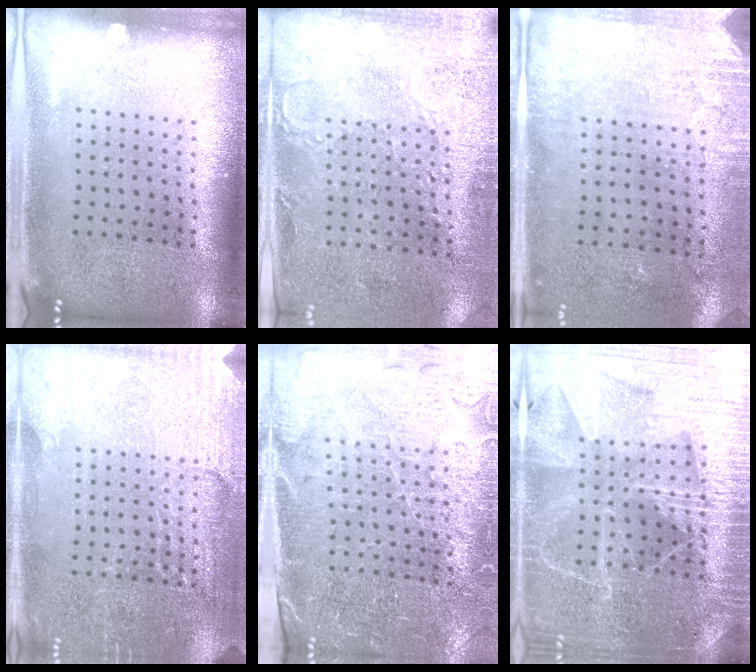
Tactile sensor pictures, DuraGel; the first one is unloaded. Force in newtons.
{"total": 2.9, "press": 2.5, "slide": 1.5}
{"total": 2.7, "press": 2.3, "slide": 1.5}
{"total": 2.9, "press": 2.8, "slide": 0.3}
{"total": 3.2, "press": 3.1, "slide": 0.8}
{"total": 4.5, "press": 4.2, "slide": 1.7}